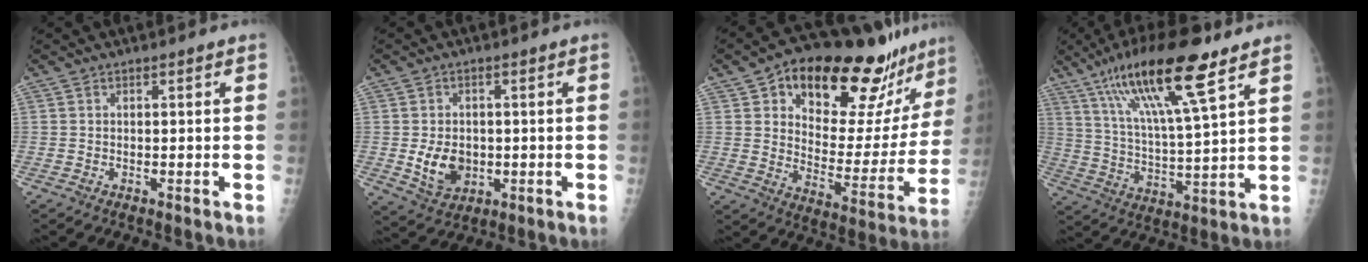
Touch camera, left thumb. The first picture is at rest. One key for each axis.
{"total": 7.2, "fx": -0.7, "fy": 5.5, "fz": 4.6, "tx": -0.058, "ty": -0.006, "tz": 0.002}
{"total": 26.8, "fx": 18.7, "fy": 11.2, "fz": 15.5, "tx": -0.173, "ty": -0.072, "tz": 0.269}
{"total": 18.5, "fx": 10.9, "fy": 3.2, "fz": 14.6, "tx": -0.258, "ty": -0.036, "tz": 0.199}